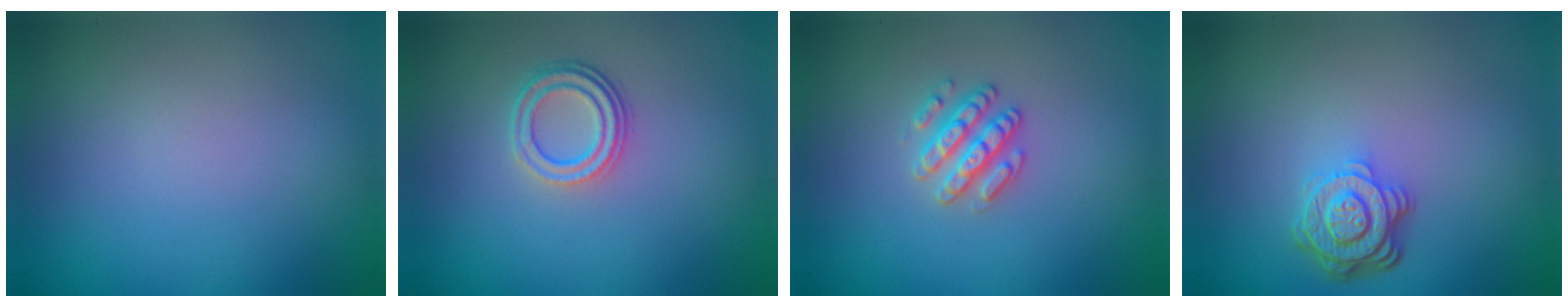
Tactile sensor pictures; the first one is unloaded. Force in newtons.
{"total": 2.8, "press": 2.3, "slide": 1.6}
{"total": 2.6, "press": 2.6, "slide": 0.3}
{"total": 4.3, "press": 3.3, "slide": 2.7}